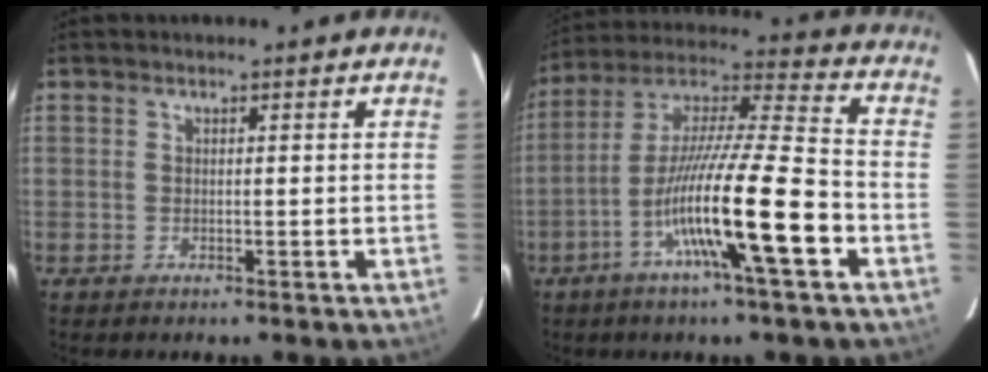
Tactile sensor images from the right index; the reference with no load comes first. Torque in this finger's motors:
{"motor_torque": [1.03, -0.66, 1.05, 0.21]}